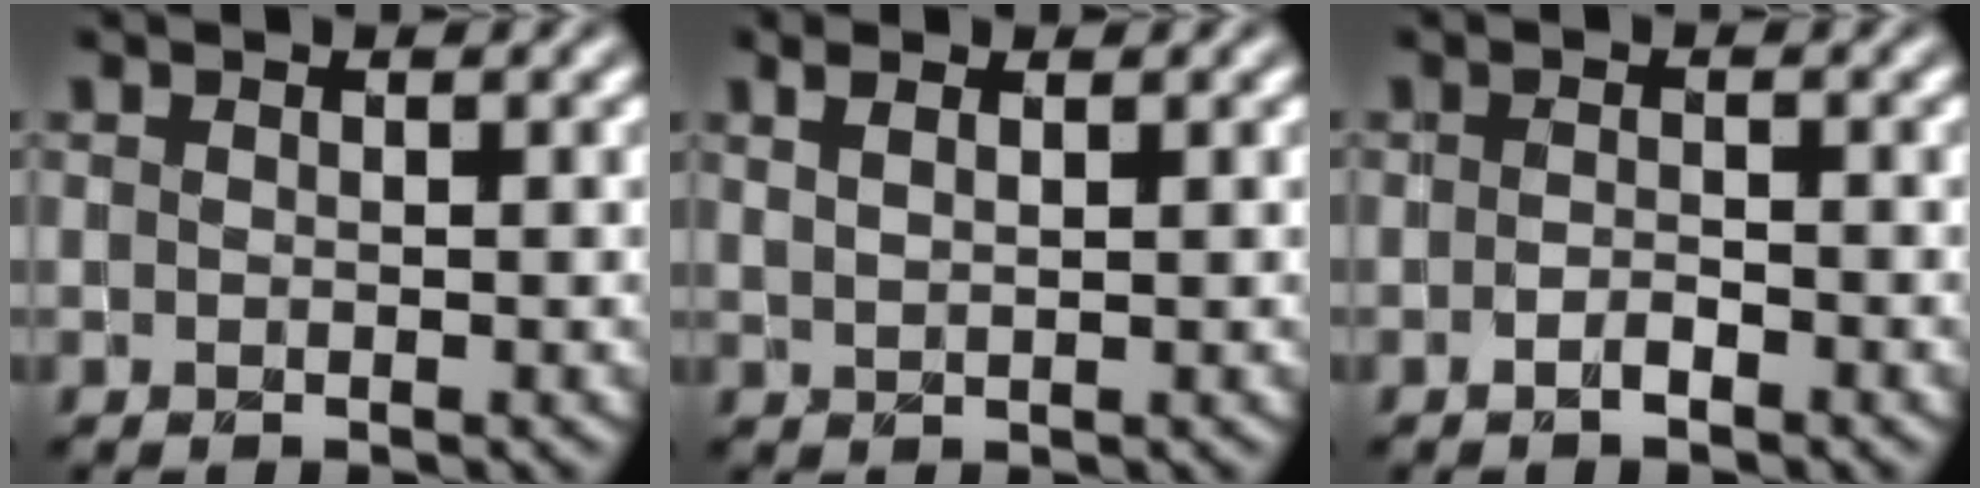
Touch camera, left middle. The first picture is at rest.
{"total": 2.0, "force": [1.2, 0.7, 1.3], "torque": [-0.018, 0.001, 0.018]}
{"total": 1.0, "force": [-0.7, 0.3, 0.7], "torque": [-0.013, 0.000, -0.013]}